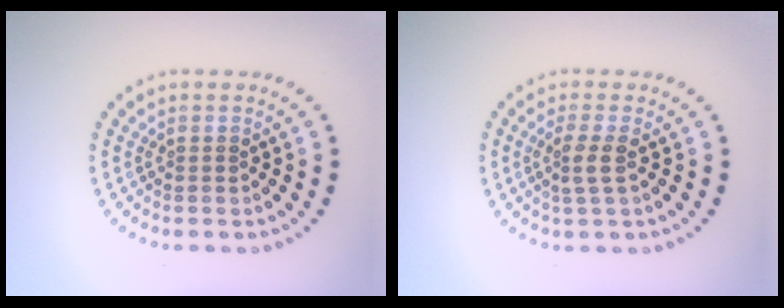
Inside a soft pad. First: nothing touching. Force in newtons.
{"total": 1.9, "press": 1.5, "slide": 1.2}